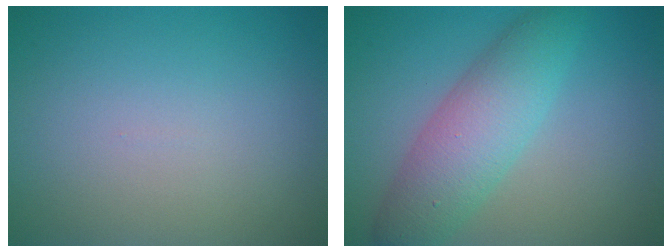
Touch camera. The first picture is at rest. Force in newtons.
{"total": 5.8, "press": 5.8, "slide": 0.2}